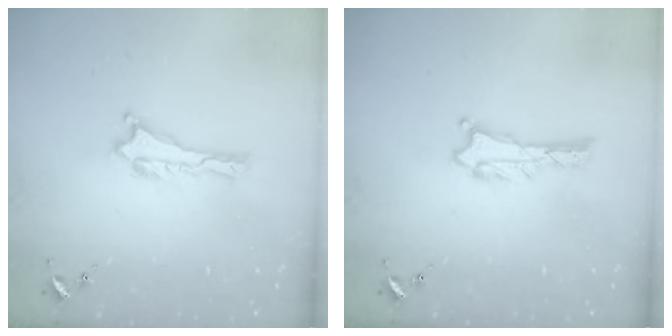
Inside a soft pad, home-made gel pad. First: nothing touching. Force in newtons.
{"total": 0.8, "press": 0.8, "slide": 0.1}